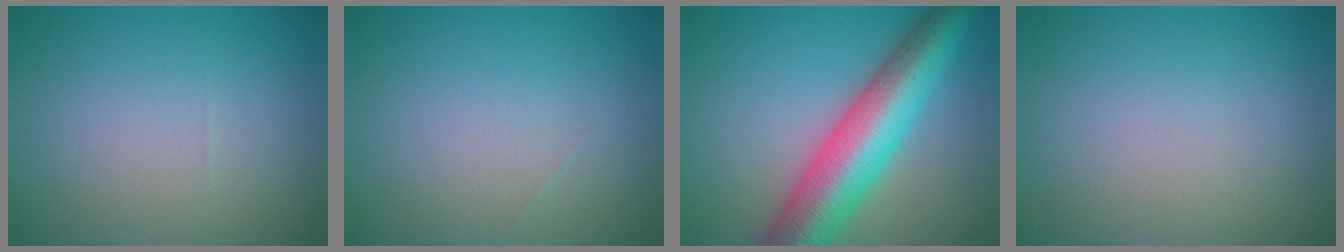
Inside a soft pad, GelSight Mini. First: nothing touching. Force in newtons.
{"total": 0.0}
{"total": 10.3, "press": 10.3, "slide": 0.3}
{"total": 0.0}